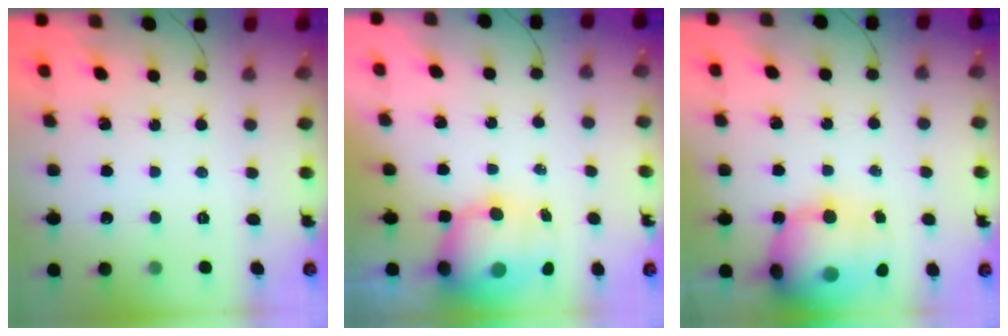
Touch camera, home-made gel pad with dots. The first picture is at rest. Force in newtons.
{"total": 11.7, "press": 11.3, "slide": 3.1}
{"total": 24.2, "press": 23.7, "slide": 5.0}